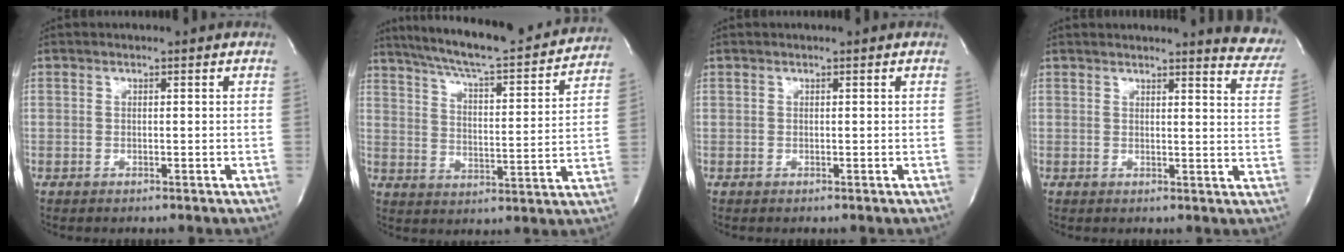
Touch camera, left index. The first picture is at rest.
{"total": 22.1, "force": [19.8, 2.5, 9.3], "torque": [-0.154, -0.011, 0.273]}
{"total": 0.0}
{"total": 9.7, "force": [9.4, 1.0, 2.3], "torque": [-0.004, -0.054, 0.075]}